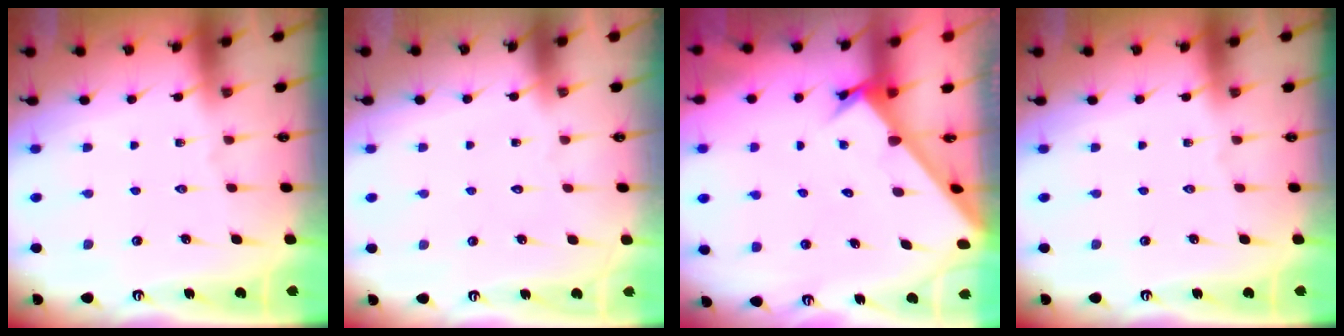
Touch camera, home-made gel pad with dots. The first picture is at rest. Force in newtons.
{"total": 1.5, "press": 1.5, "slide": 0.1}
{"total": 2.7, "press": 2.7, "slide": 0.3}
{"total": 0.0}